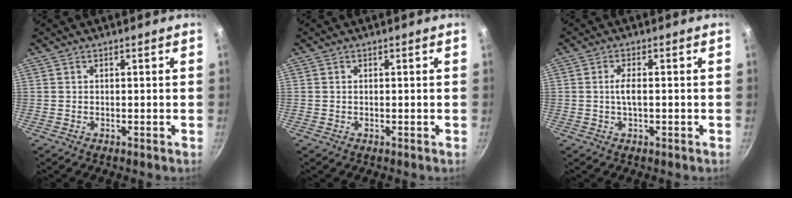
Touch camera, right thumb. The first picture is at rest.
{"total": 0.0}
{"total": 3.1, "force": [-0.2, 1.1, 2.9], "torque": [-0.061, 0.003, -0.008]}